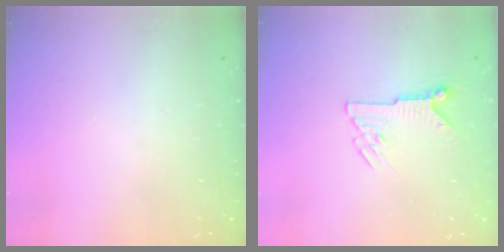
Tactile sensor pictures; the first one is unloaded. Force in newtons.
{"total": 6.9, "press": 6.9, "slide": 0.3}